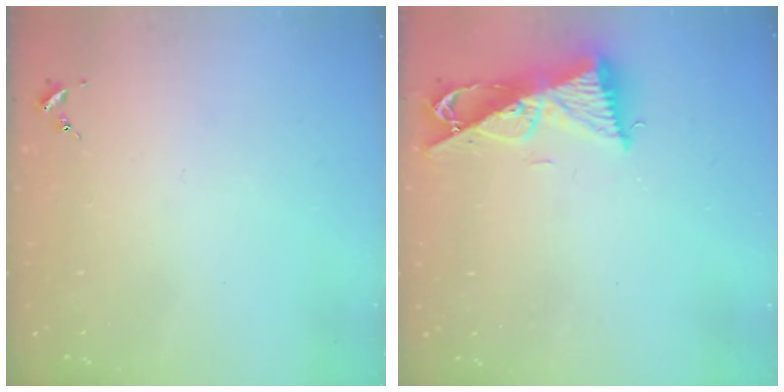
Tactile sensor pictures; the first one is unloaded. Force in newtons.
{"total": 9.6, "press": 9.6, "slide": 0.5}